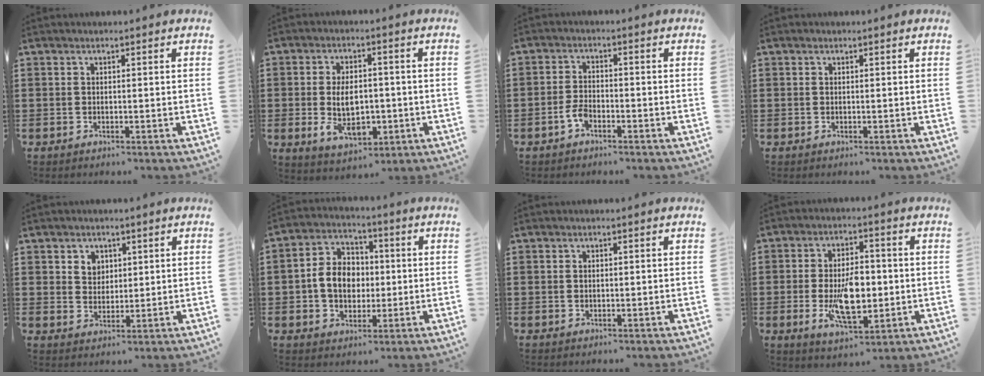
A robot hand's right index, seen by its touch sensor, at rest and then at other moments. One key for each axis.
{"total": 7.9, "fx": -1.2, "fy": 4.5, "fz": 6.3, "tx": -0.109, "ty": -0.006, "tz": -0.027}
{"total": 2.8, "fx": -1.6, "fy": 1.1, "fz": 2.0, "tx": -0.054, "ty": -0.006, "tz": -0.034}
{"total": 0.0}
{"total": 3.3, "fx": 1.7, "fy": 2.7, "fz": 0.5, "tx": -0.022, "ty": 0.010, "tz": 0.032}
{"total": 7.6, "fx": -0.5, "fy": 6.1, "fz": 4.5, "tx": -0.105, "ty": 0.011, "tz": -0.014}
{"total": 0.6, "fx": 0.1, "fy": 0.4, "fz": 0.4, "tx": -0.009, "ty": 0.001, "tz": 0.003}
{"total": 9.6, "fx": -1.4, "fy": 4.8, "fz": 8.2, "tx": -0.152, "ty": -0.007, "tz": -0.027}